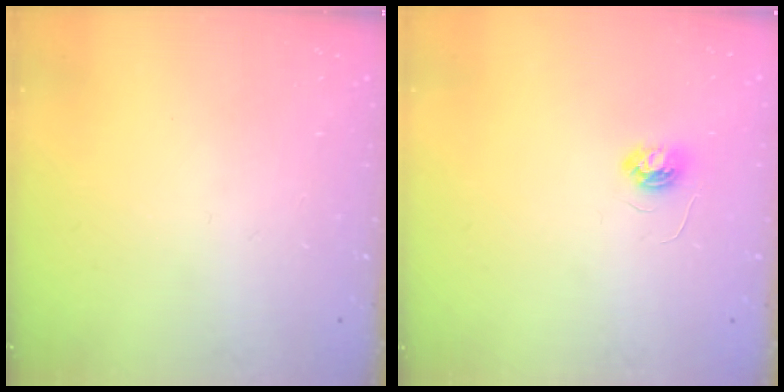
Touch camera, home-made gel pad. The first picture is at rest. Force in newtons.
{"total": 4.0, "press": 4.0, "slide": 0.3}